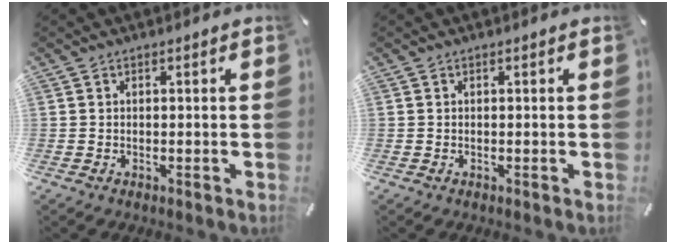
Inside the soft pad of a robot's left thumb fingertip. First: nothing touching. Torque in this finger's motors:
{"motor_torque": [-0.04, 0.04, -0.05, 0.05, 0.00]}